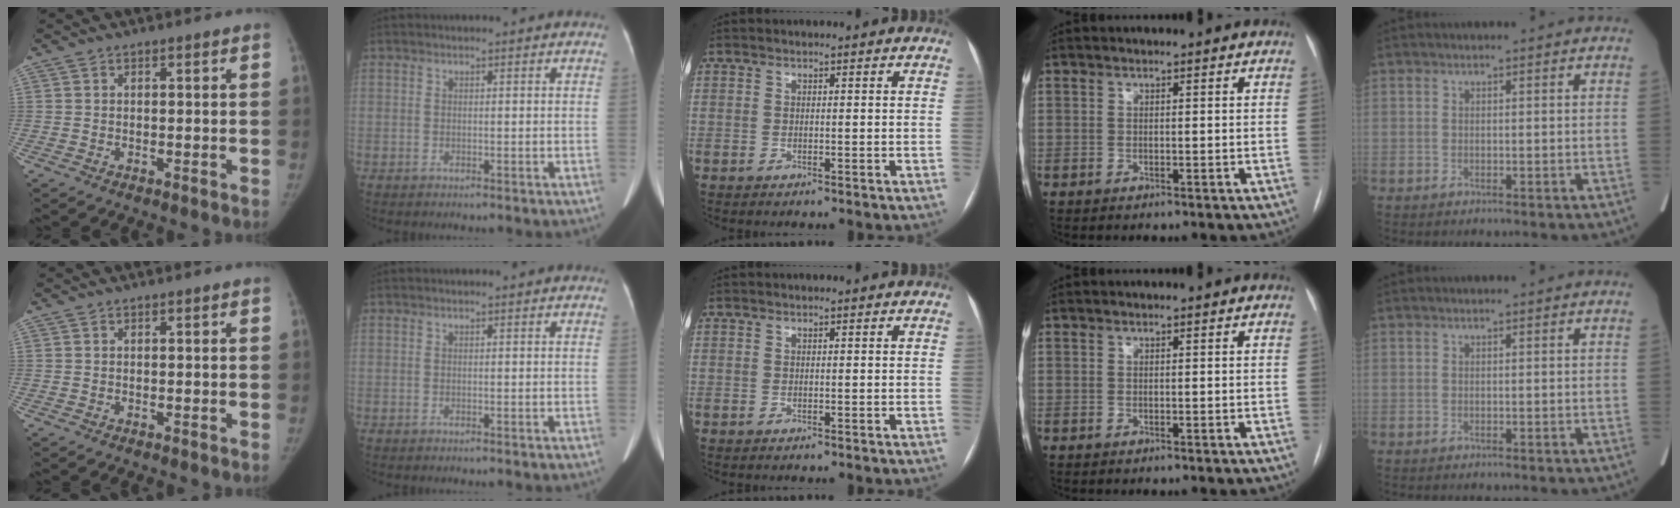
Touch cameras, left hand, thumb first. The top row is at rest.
{}